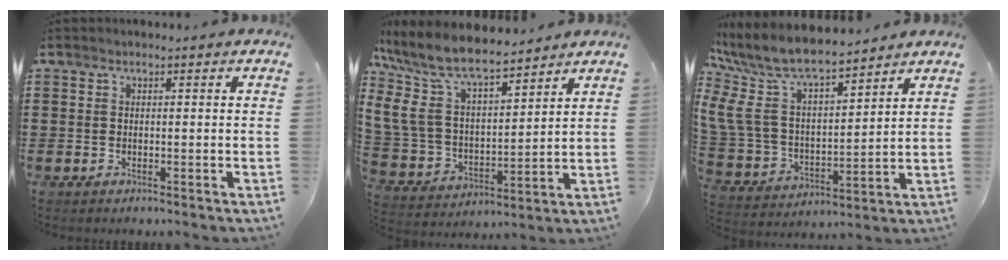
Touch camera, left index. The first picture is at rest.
{"total": 11.6, "force": [8.5, 4.5, 6.6], "torque": [-0.175, -0.046, 0.151]}
{"total": 10.9, "force": [7.7, 4.3, 6.4], "torque": [-0.174, -0.051, 0.135]}